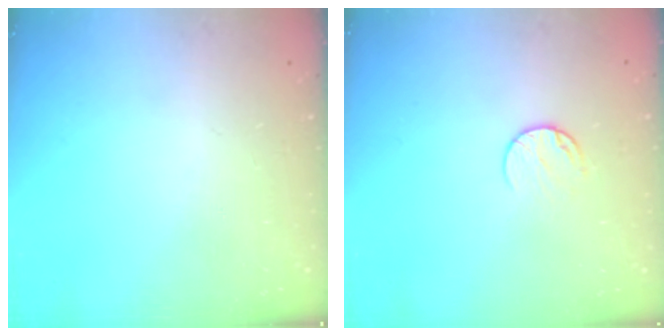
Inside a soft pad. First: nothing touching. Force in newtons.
{"total": 6.5, "press": 6.4, "slide": 0.7}